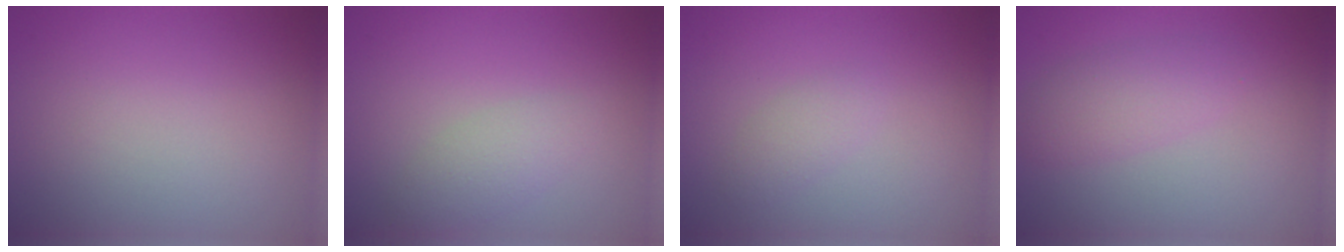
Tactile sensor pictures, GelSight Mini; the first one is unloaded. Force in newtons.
{"total": 2.1, "press": 2.1, "slide": 0.2}
{"total": 1.3, "press": 1.3, "slide": 0.1}
{"total": 2.7, "press": 2.7, "slide": 0.1}